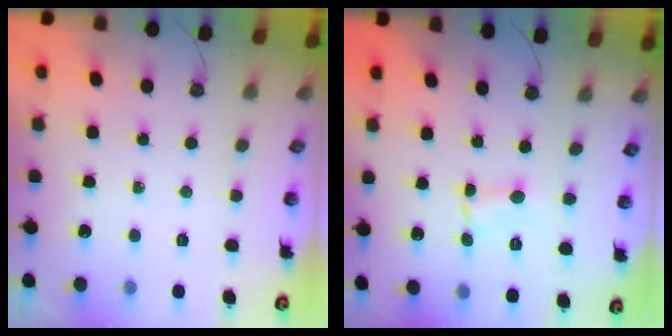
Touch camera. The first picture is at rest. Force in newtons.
{"total": 0.6, "press": 0.6, "slide": 0.1}